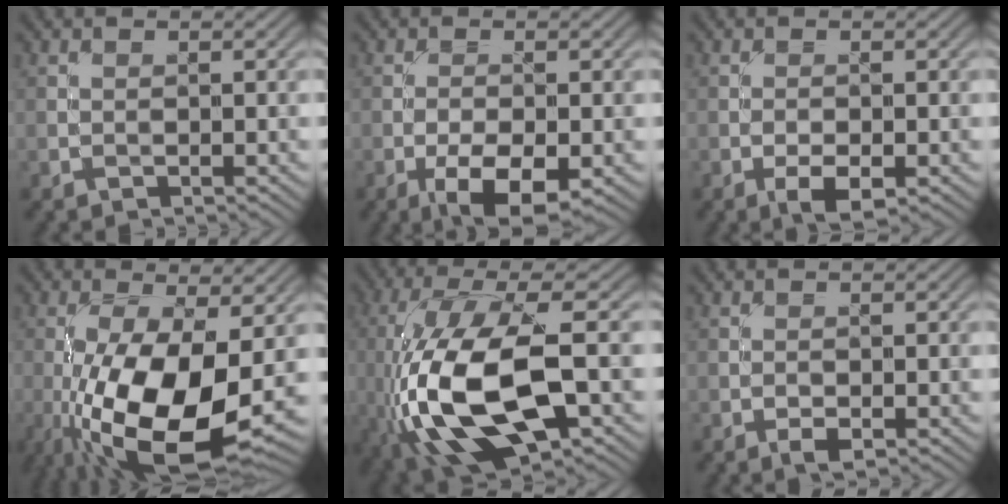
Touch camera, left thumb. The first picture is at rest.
{"total": 6.8, "force": [-3.2, 2.7, 5.4], "torque": [-0.090, -0.005, -0.052]}
{"total": 3.3, "force": [-1.6, 1.3, 2.6], "torque": [-0.044, -0.002, -0.027]}
{"total": 14.5, "force": [-4.0, 5.3, 12.9], "torque": [-0.260, -0.027, -0.065]}
{"total": 15.9, "force": [-3.7, 6.8, 13.8], "torque": [-0.314, -0.007, -0.068]}
{"total": 1.6, "force": [-0.9, 0.6, 1.2], "torque": [-0.020, 0.000, -0.017]}